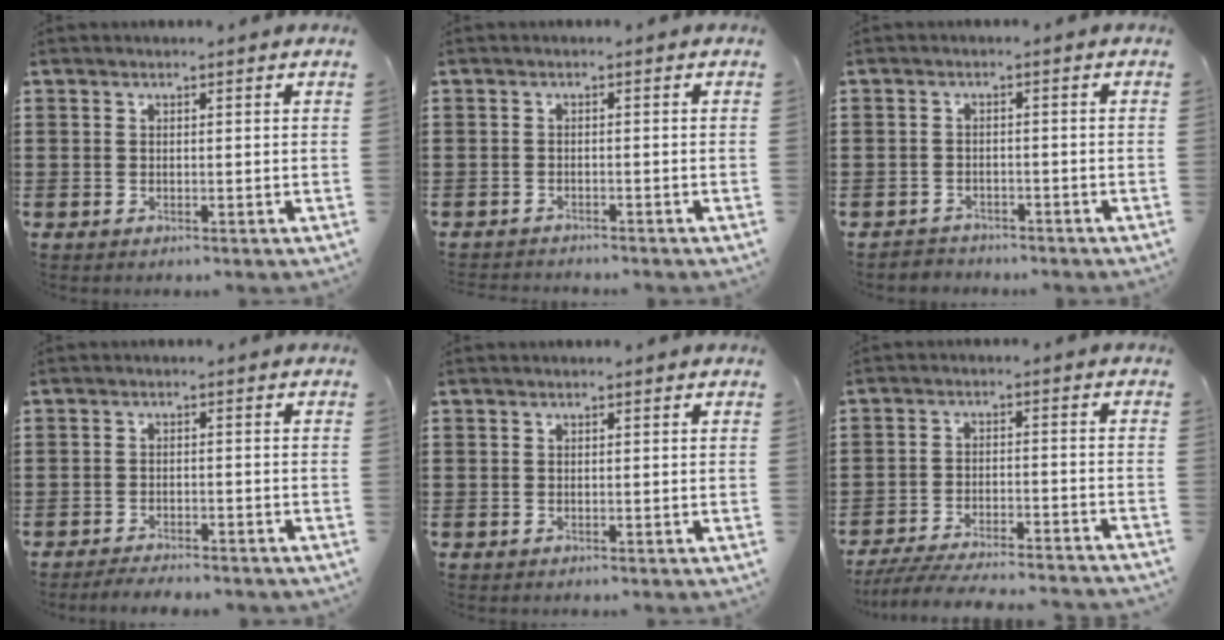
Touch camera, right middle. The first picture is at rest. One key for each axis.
{"total": 1.0, "fx": -1.0, "fy": 0.0, "fz": 0.0, "tx": -0.003, "ty": 0.001, "tz": -0.021}
{"total": 1.8, "fx": -1.7, "fy": 0.5, "fz": -0.3, "tx": 0.000, "ty": 0.002, "tz": -0.042}
{"total": 2.5, "fx": -2.5, "fy": 0.1, "fz": 0.3, "tx": -0.009, "ty": 0.001, "tz": -0.051}
{"total": 0.0}
{"total": 5.8, "fx": -5.5, "fy": 0.2, "fz": 1.8, "tx": -0.039, "ty": -0.006, "tz": -0.109}